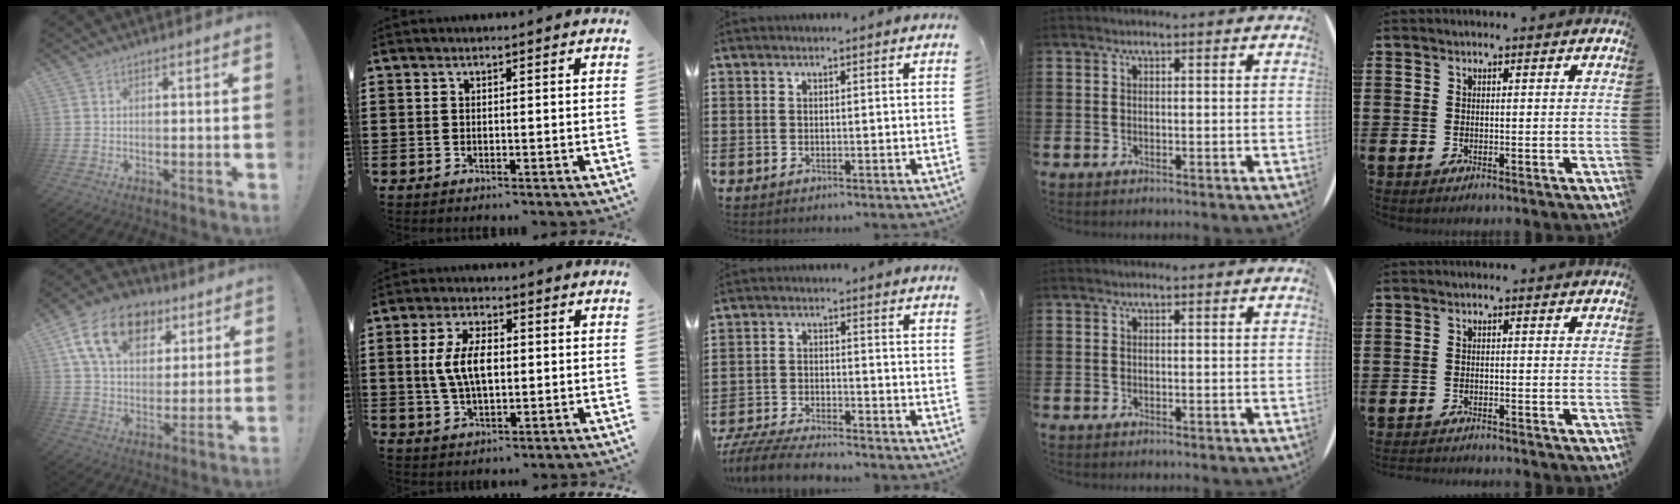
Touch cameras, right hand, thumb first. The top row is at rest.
{"thumb": {"total": 17.8, "force": [8.4, 11.8, 10.3], "torque": [-0.170, -0.029, 0.157]}, "index": {"total": 7.1, "force": [0.3, 3.4, 6.2], "torque": [-0.141, 0.004, -0.001]}, "middle": {"total": 5.8, "force": [-5.6, 0.5, 1.6], "torque": [-0.042, -0.004, -0.112]}, "little": {"total": 1.1, "force": [-1.1, -0.1, -0.1], "torque": [-0.001, 0.001, -0.022]}}